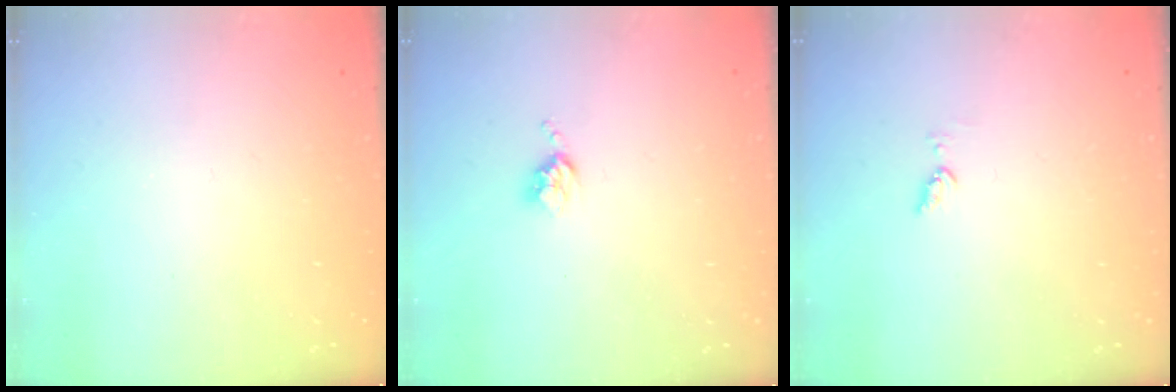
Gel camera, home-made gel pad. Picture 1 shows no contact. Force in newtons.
{"total": 3.4, "press": 3.4, "slide": 0.4}
{"total": 4.3, "press": 4.3, "slide": 0.7}